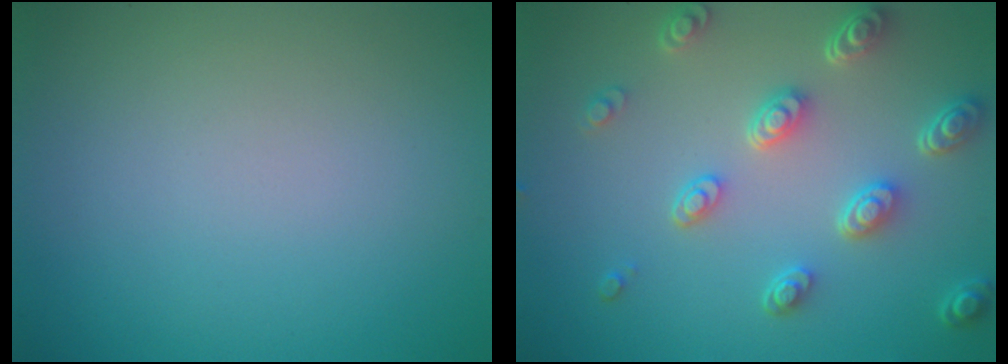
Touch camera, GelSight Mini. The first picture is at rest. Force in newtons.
{"total": 4.9, "press": 3.7, "slide": 3.2}